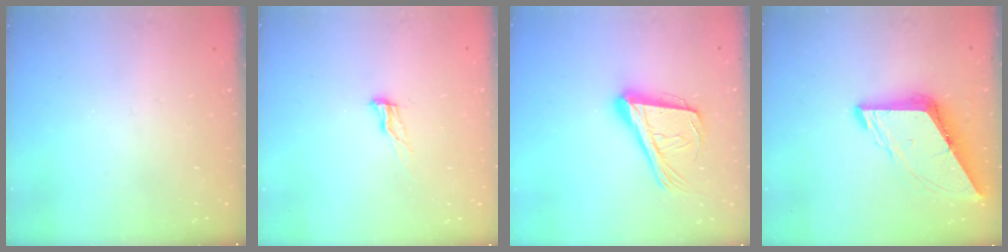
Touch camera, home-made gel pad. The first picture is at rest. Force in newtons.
{"total": 8.0, "press": 7.7, "slide": 2.0}
{"total": 20.2, "press": 19.6, "slide": 4.7}
{"total": 9.9, "press": 9.9, "slide": 1.1}